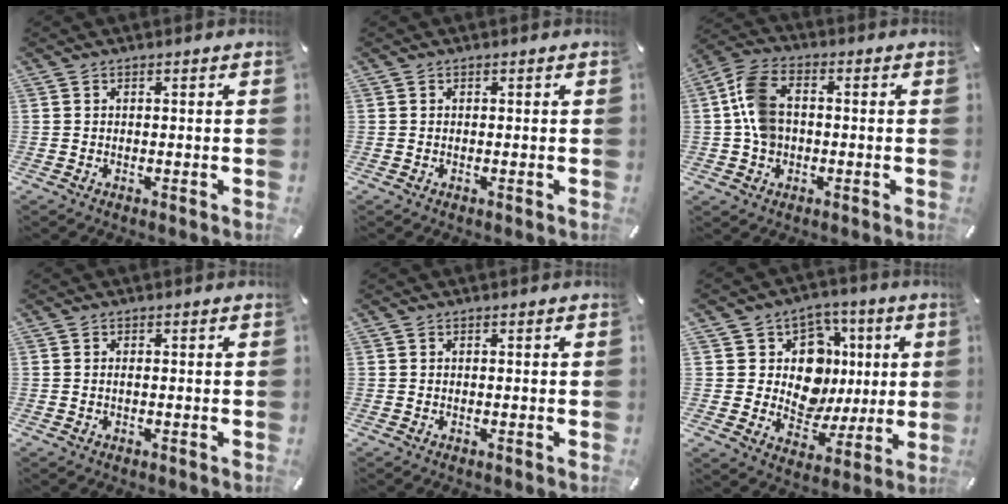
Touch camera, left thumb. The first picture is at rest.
{"total": 0.0}
{"total": 9.3, "force": [0.0, 7.1, 6.0], "torque": [-0.137, 0.015, 0.002]}
{"total": 0.5, "force": [0.0, 0.3, 0.4], "torque": [-0.010, -0.001, -0.001]}
{"total": 0.0}
{"total": 14.5, "force": [2.1, 12.9, 6.3], "torque": [-0.083, -0.019, 0.049]}